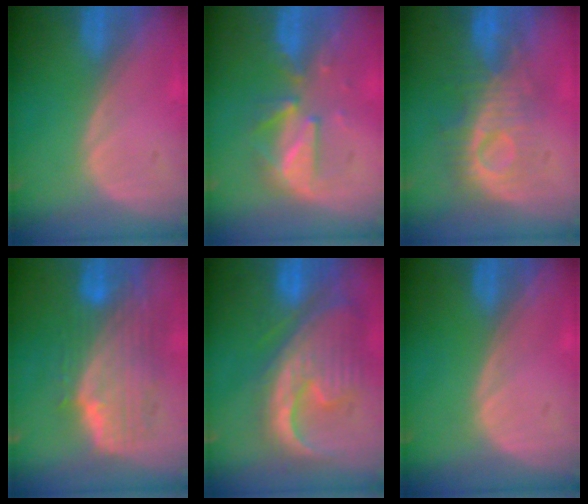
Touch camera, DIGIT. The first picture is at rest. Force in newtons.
{"total": 6.0, "press": 6.0, "slide": 0.6}
{"total": 8.7, "press": 8.5, "slide": 2.0}
{"total": 9.9, "press": 8.8, "slide": 4.5}
{"total": 13.1, "press": 11.2, "slide": 6.7}
{"total": 0.0}